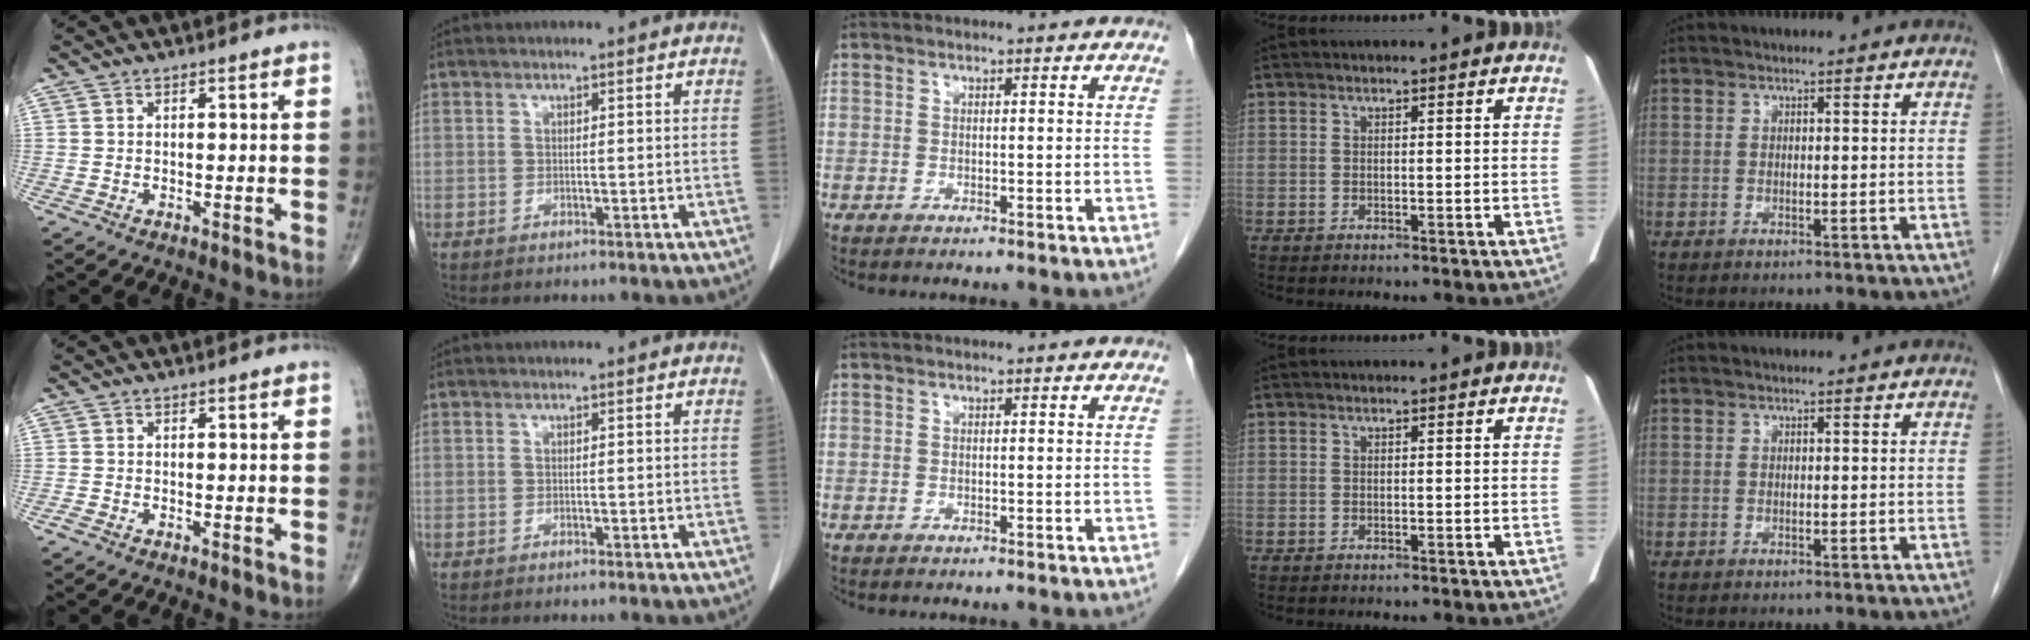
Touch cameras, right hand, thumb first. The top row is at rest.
{"thumb": {"total": 0.9, "force": [-0.5, 0.2, 0.6], "torque": [-0.017, -0.003, -0.015]}}